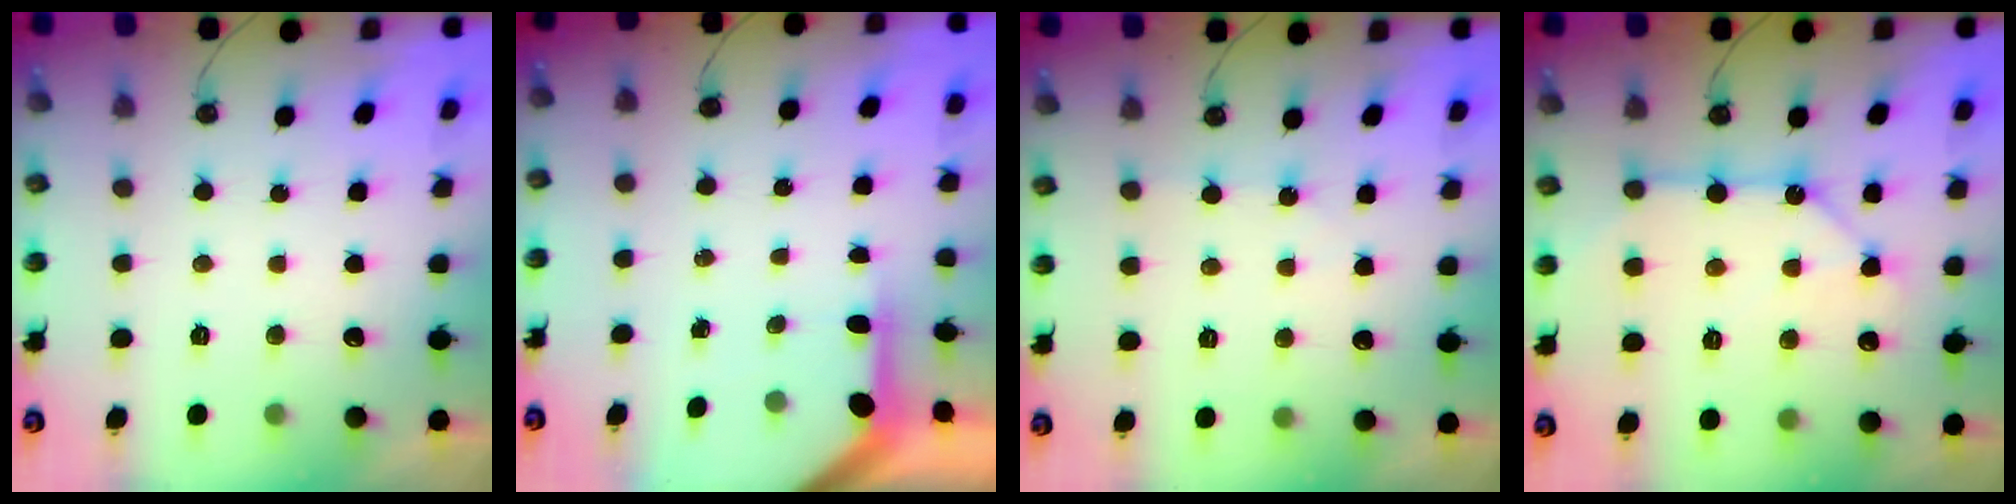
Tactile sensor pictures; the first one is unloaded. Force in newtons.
{"total": 3.8, "press": 3.8, "slide": 0.3}
{"total": 1.5, "press": 1.4, "slide": 0.3}
{"total": 12.4, "press": 12.3, "slide": 1.1}